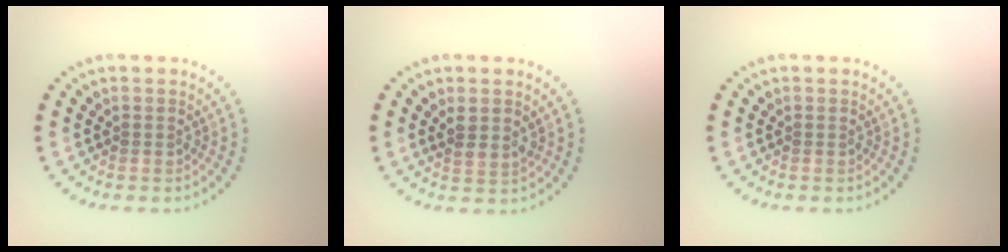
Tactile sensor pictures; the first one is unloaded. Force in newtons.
{"total": 1.9, "press": 1.7, "slide": 0.8}
{"total": 0.0}